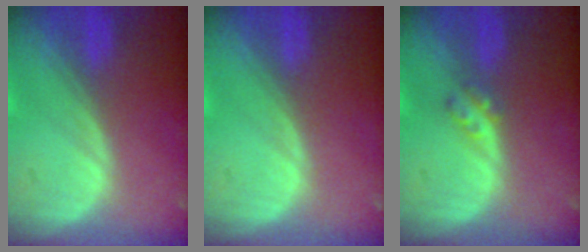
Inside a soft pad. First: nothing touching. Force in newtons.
{"total": 0.0}
{"total": 2.3, "press": 2.0, "slide": 1.2}